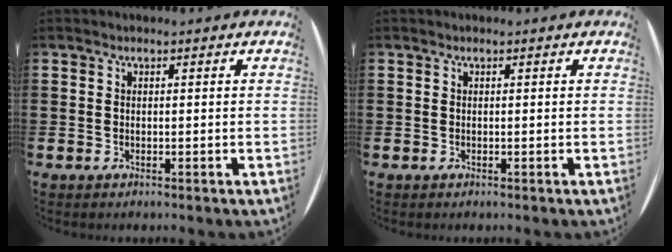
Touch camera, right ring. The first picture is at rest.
{"total": 0.0}